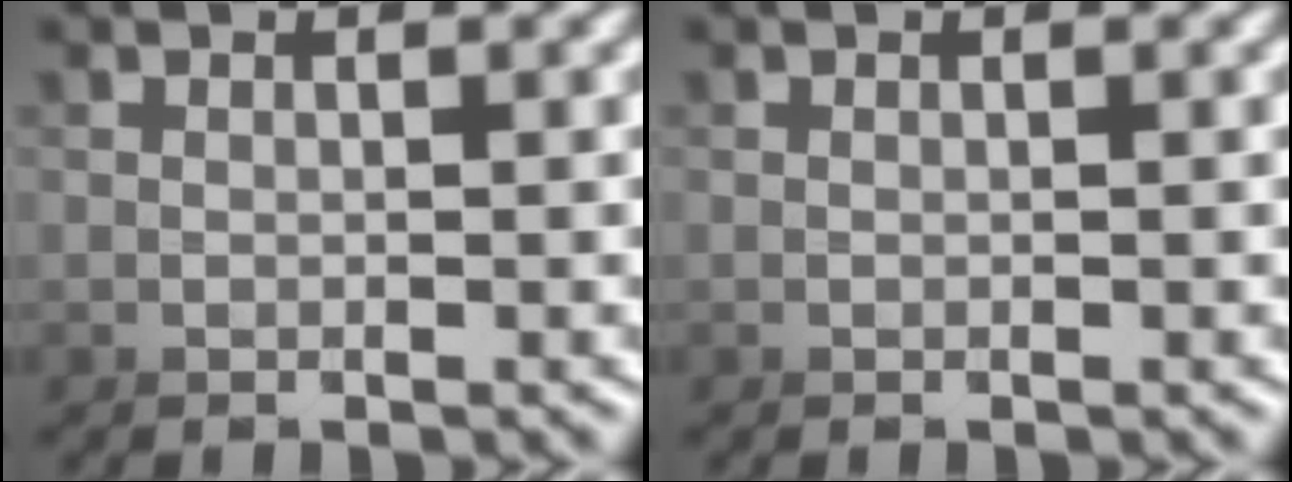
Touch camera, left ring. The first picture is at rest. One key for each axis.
{"total": 0.0}